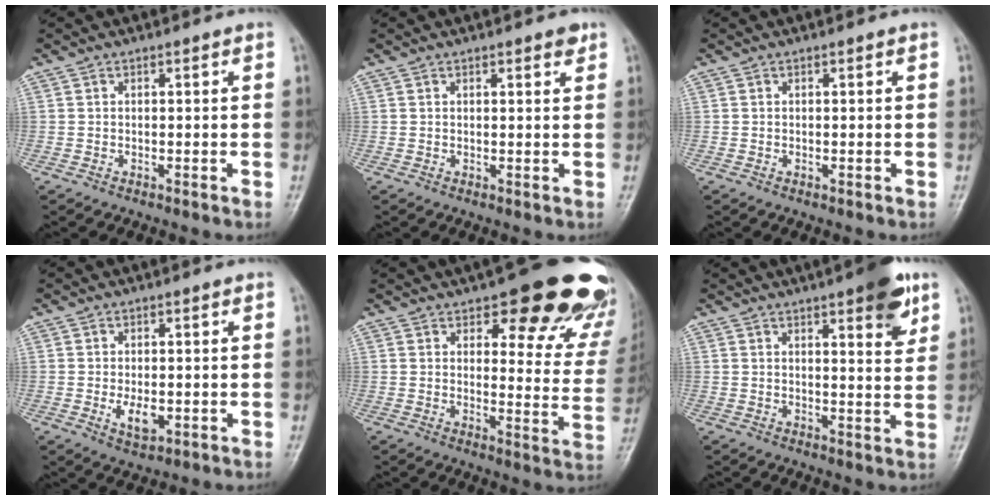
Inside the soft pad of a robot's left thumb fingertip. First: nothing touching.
{"total": 1.9, "force": [1.3, 0.6, 1.2], "torque": [-0.012, -0.006, 0.015]}
{"total": 0.5, "force": [0.1, 0.2, 0.4], "torque": [-0.006, 0.000, 0.003]}
{"total": 4.3, "force": [-0.6, 2.3, 3.5], "torque": [-0.055, -0.008, -0.006]}
{"total": 20.9, "force": [15.2, 7.7, 12.0], "torque": [-0.085, -0.083, 0.172]}
{"total": 8.9, "force": [4.9, 2.4, 7.1], "torque": [-0.076, -0.021, 0.059]}